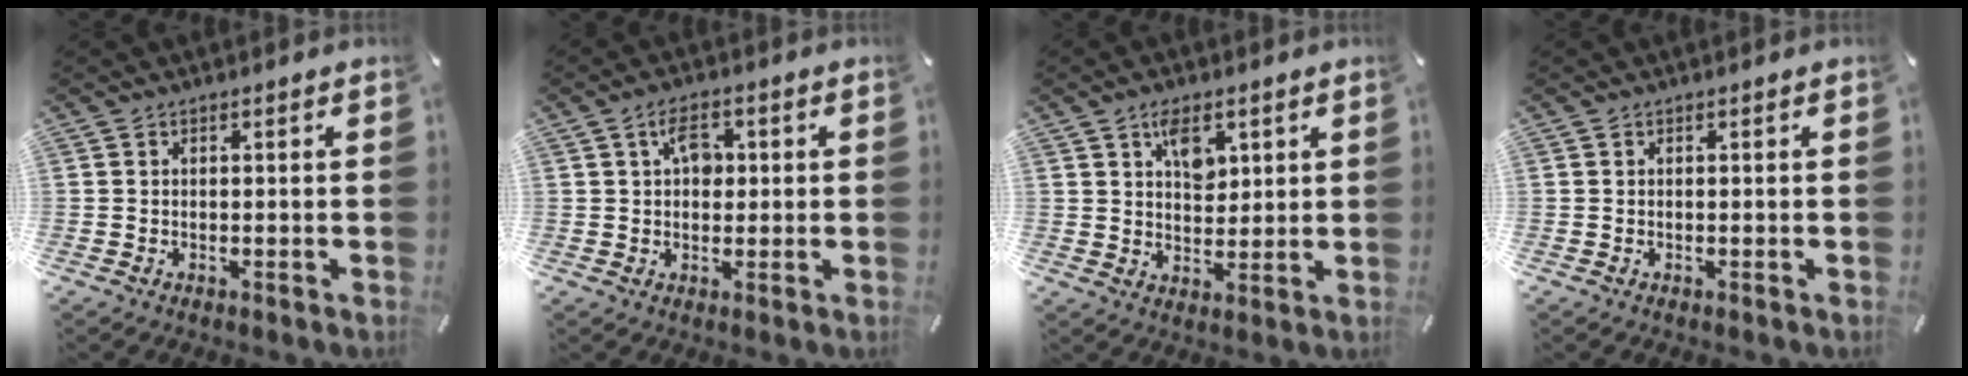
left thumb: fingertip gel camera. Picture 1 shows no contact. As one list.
[{"total": 5.2, "force": [1.3, 3.4, 3.8], "torque": [-0.054, 0.001, 0.015]}, {"total": 6.4, "force": [3.0, 4.1, 3.8], "torque": [-0.046, -0.010, 0.048]}, {"total": 0.0}]